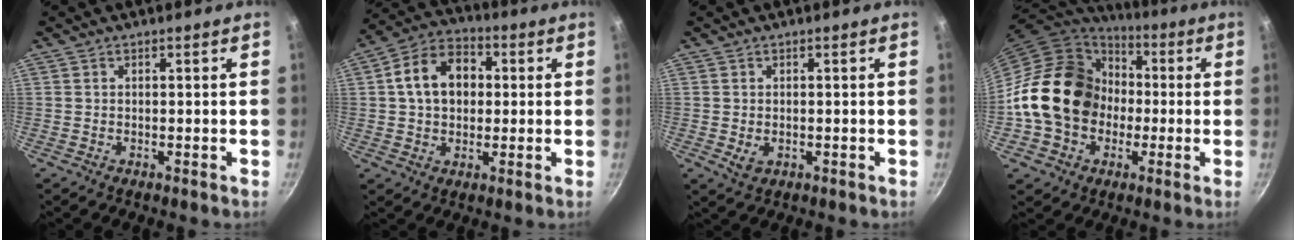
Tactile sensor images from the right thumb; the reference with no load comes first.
{"total": 12.2, "force": [1.8, 9.0, 8.0], "torque": [-0.108, 0.023, 0.016]}
{"total": 2.5, "force": [-0.3, 1.8, 1.7], "torque": [-0.028, -0.004, -0.001]}
{"total": 20.5, "force": [-0.8, 17.0, 11.5], "torque": [-0.179, 0.047, -0.010]}